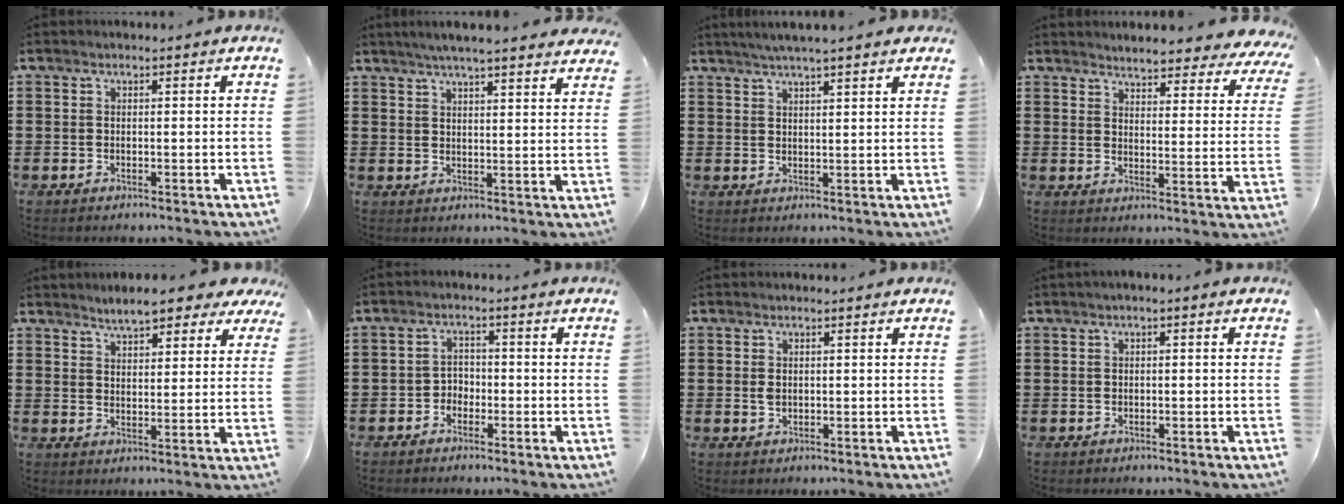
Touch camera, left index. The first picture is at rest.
{"total": 4.7, "force": [4.3, -0.3, 1.8], "torque": [-0.048, -0.014, 0.076]}
{"total": 3.4, "force": [3.0, -0.3, 1.6], "torque": [-0.038, -0.004, 0.054]}
{"total": 4.6, "force": [4.5, -0.2, 0.9], "torque": [-0.032, -0.033, 0.077]}
{"total": 5.6, "force": [5.0, 1.2, 2.1], "torque": [-0.050, -0.011, 0.091]}
{"total": 2.2, "force": [-1.7, 1.4, 0.3], "torque": [-0.012, 0.005, -0.039]}
{"total": 1.2, "force": [0.2, 0.8, 0.8], "torque": [-0.020, 0.005, 0.002]}
{"total": 1.0, "force": [-0.4, 0.2, 0.9], "torque": [-0.015, -0.002, -0.007]}